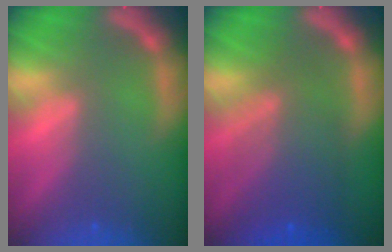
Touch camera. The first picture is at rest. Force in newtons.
{"total": 7.5}